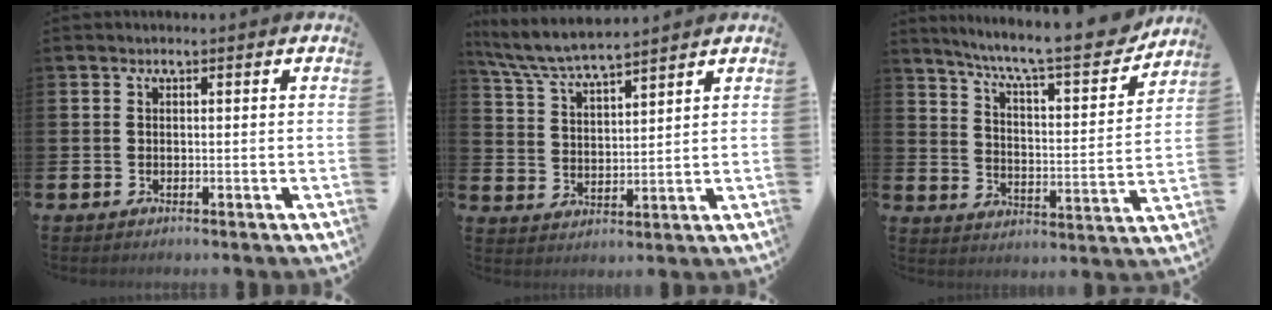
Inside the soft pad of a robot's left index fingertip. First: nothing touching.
{"total": 6.5, "force": [6.2, 0.5, 1.9], "torque": [-0.063, -0.026, 0.112]}
{"total": 9.5, "force": [8.3, 1.2, 4.5], "torque": [-0.103, -0.058, 0.134]}